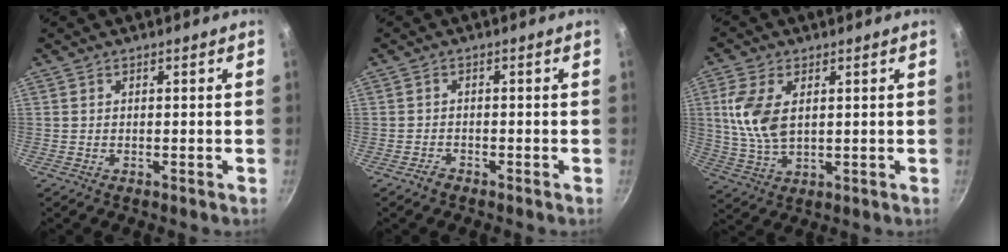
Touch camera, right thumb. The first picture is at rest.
{"total": 1.4, "force": [-1.1, 0.9, 0.4], "torque": [-0.007, 0.012, -0.020]}
{"total": 9.8, "force": [2.1, 5.6, 7.8], "torque": [-0.158, -0.008, 0.045]}